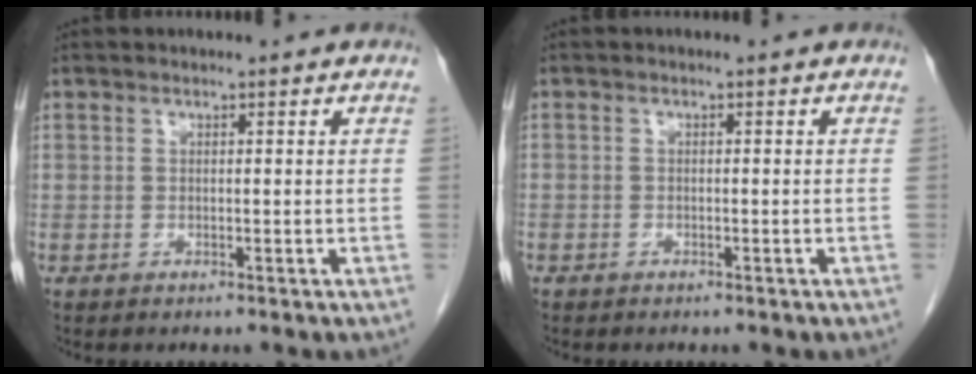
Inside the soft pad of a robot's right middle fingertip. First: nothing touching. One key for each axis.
{"total": 0.8, "fx": -0.6, "fy": 0.5, "fz": 0.1, "tx": -0.008, "ty": 0.003, "tz": -0.011}